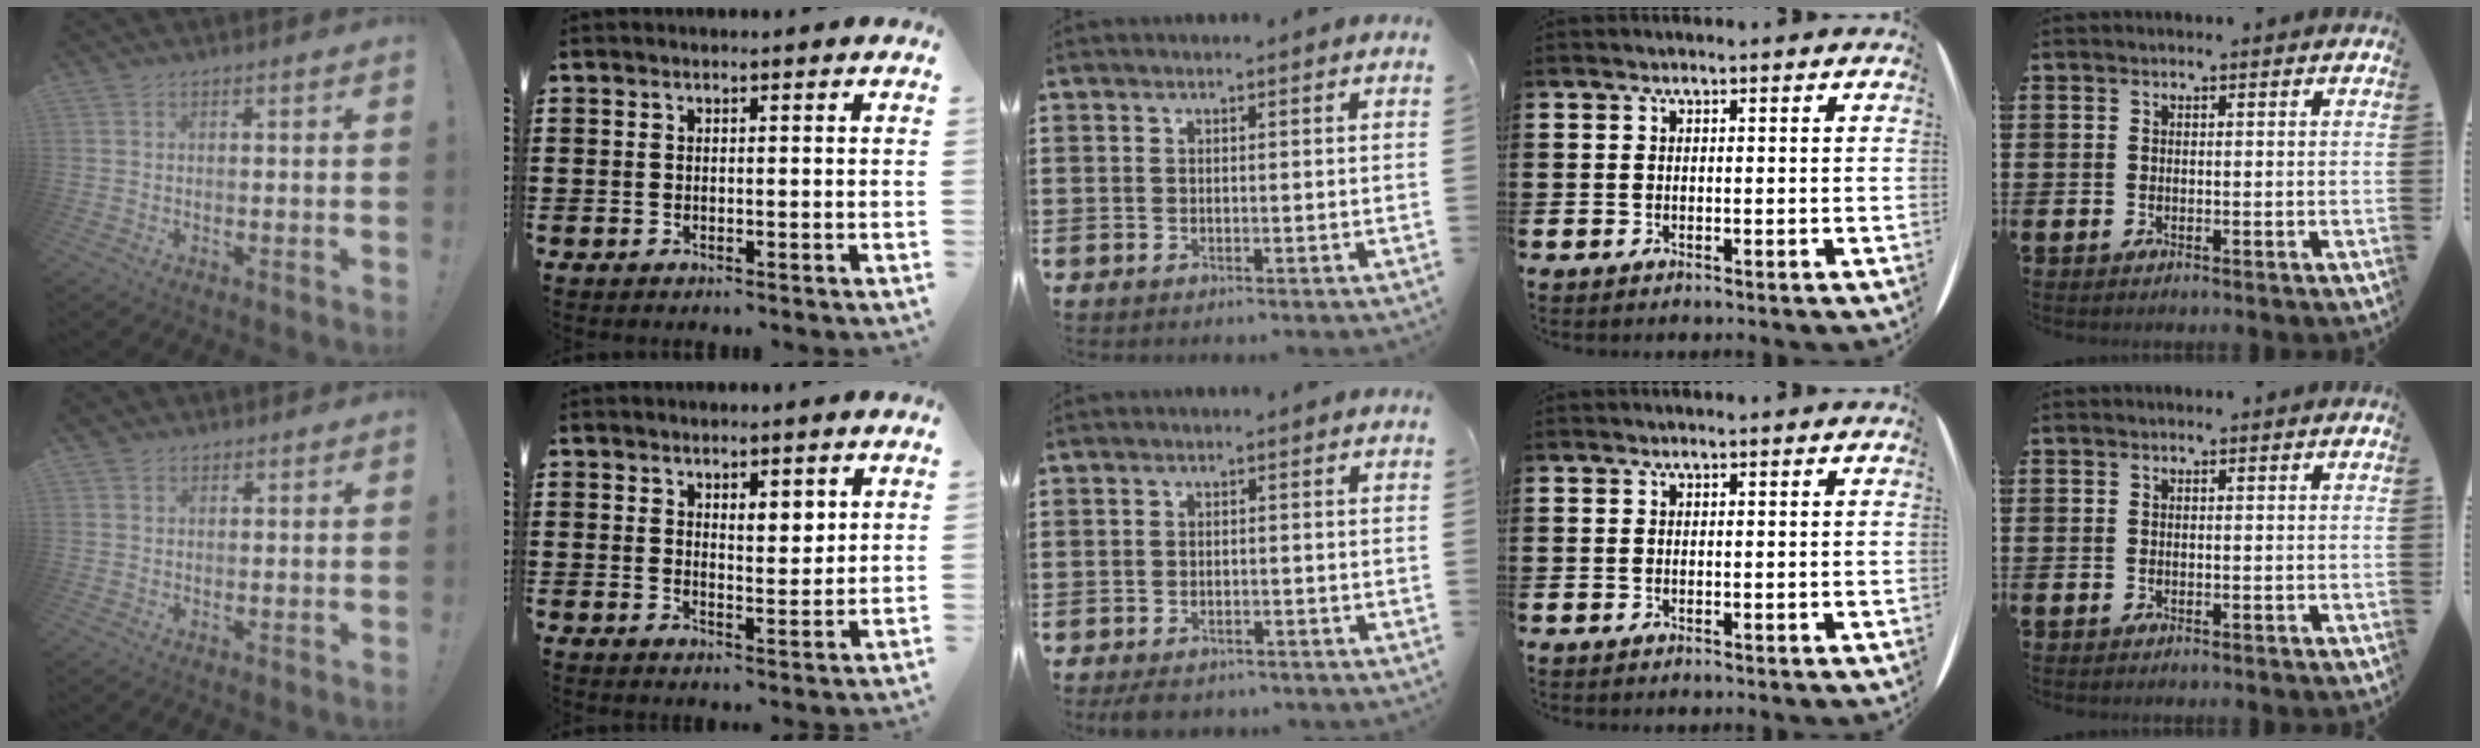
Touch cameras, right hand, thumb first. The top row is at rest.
{"thumb": {"total": 1.8, "force": [1.2, 1.3, 0.4], "torque": [0.000, -0.002, 0.022]}, "index": {"total": 2.9, "force": [2.2, 1.5, 1.4], "torque": [-0.024, 0.004, 0.037]}, "middle": {"total": 2.0, "force": [-1.8, 0.6, 0.4], "torque": [-0.011, 0.002, -0.038]}}